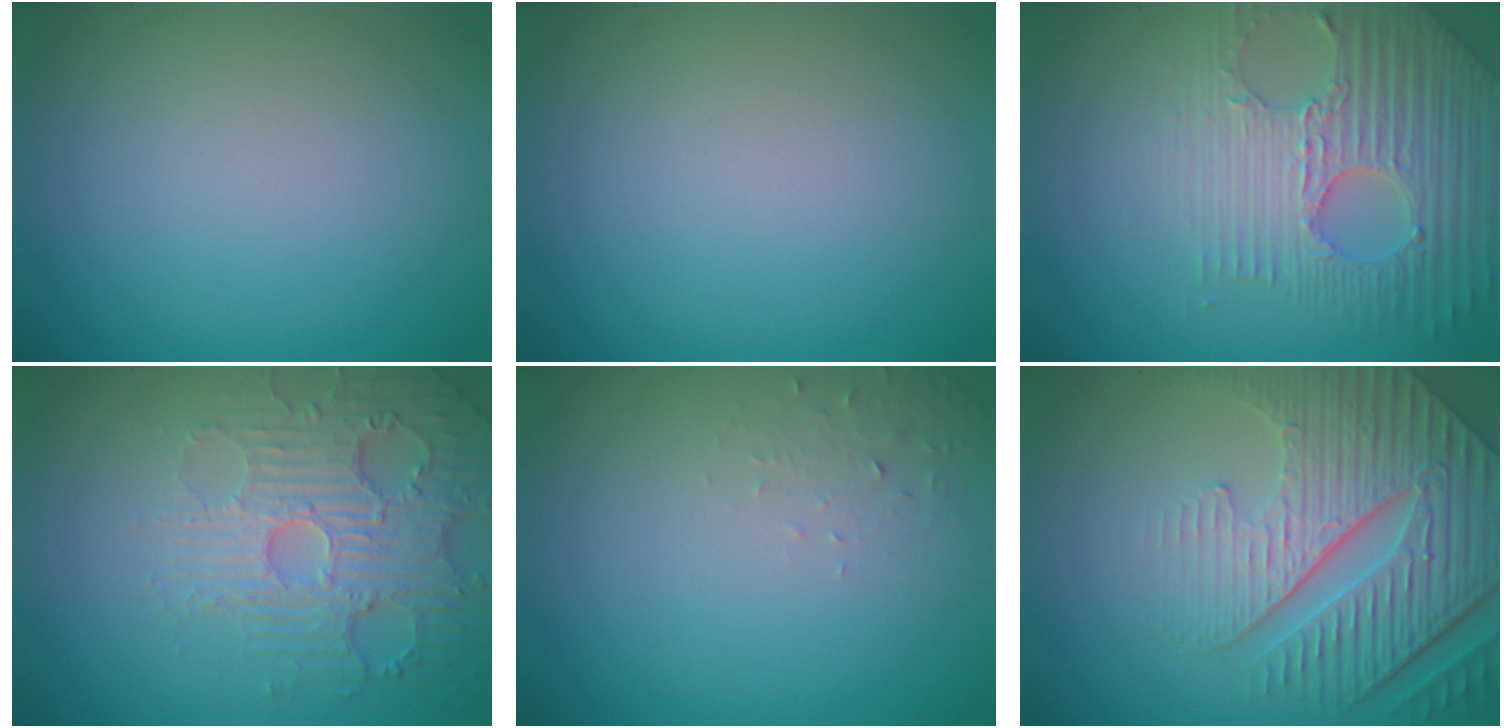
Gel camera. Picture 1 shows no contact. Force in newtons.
{"total": 0.0}
{"total": 5.9, "press": 4.8, "slide": 3.4}
{"total": 5.0, "press": 4.1, "slide": 2.9}
{"total": 1.2, "press": 1.2, "slide": 0.1}
{"total": 7.2, "press": 5.8, "slide": 4.3}